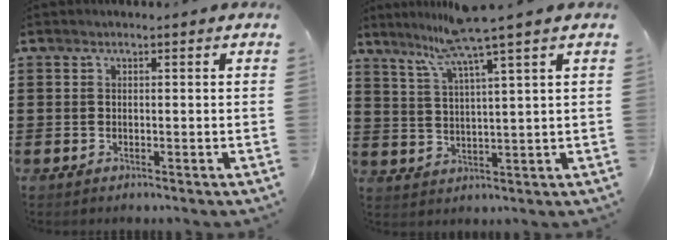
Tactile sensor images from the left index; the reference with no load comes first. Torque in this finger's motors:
{"motor_torque": [1.59, -0.55, 0.50, 0.10]}